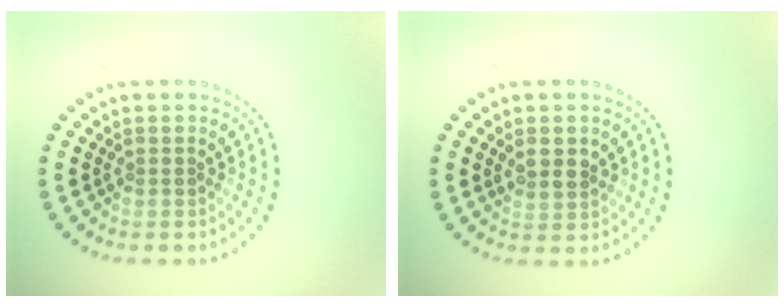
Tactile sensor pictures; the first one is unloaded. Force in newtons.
{"total": 2.1, "press": 2.0, "slide": 0.8}